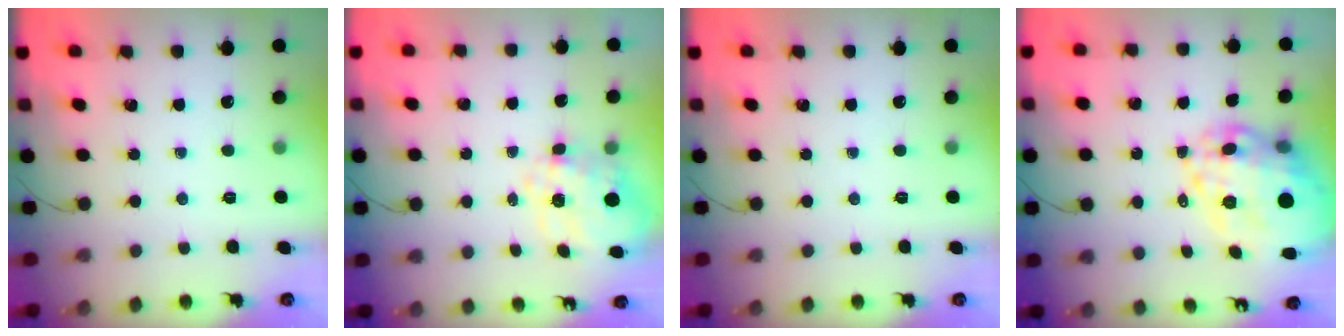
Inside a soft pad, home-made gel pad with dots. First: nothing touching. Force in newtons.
{"total": 10.1, "press": 9.9, "slide": 1.7}
{"total": 0.0}
{"total": 24.9, "press": 24.2, "slide": 6.1}